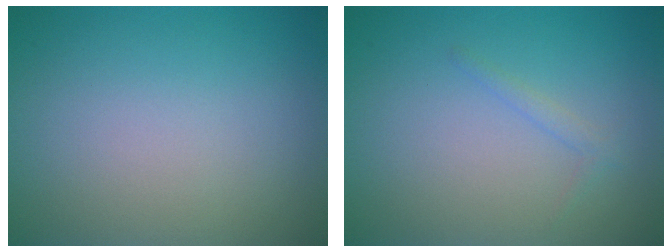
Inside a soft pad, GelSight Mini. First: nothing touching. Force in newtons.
{"total": 0.8, "press": 0.8, "slide": 0.1}